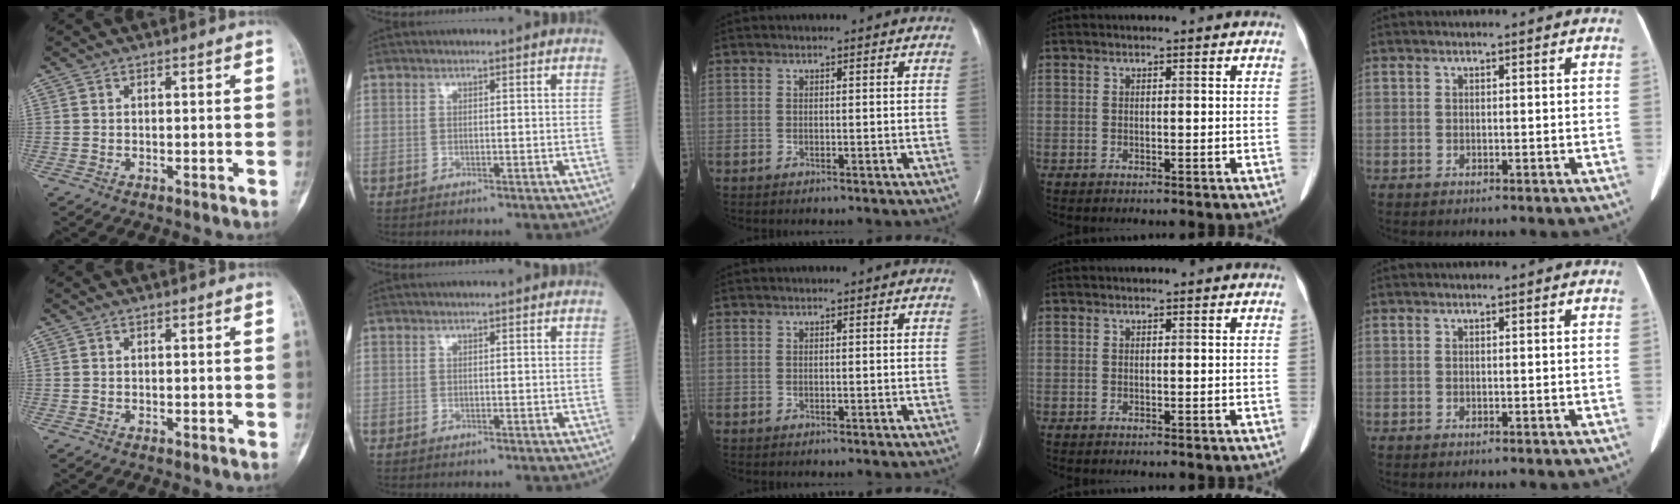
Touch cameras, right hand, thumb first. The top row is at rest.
{}